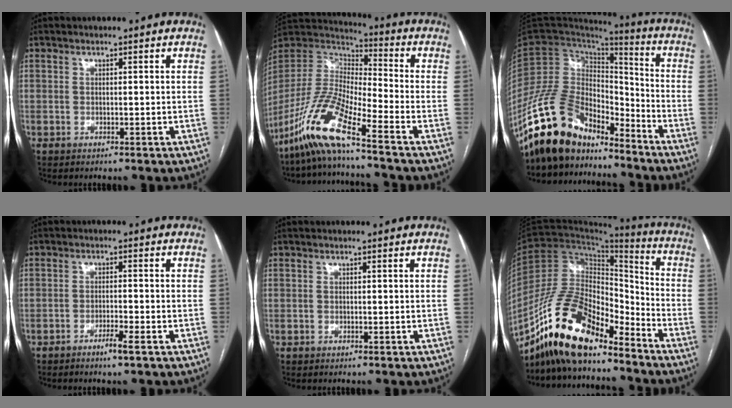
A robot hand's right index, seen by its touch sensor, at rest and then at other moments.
{"total": 13.9, "force": [-9.4, 0.7, 10.2], "torque": [-0.218, -0.014, -0.185]}
{"total": 16.3, "force": [-13.1, 6.6, 7.1], "torque": [-0.143, 0.036, -0.243]}
{"total": 2.8, "force": [-1.9, -0.2, 2.0], "torque": [-0.037, -0.003, -0.034]}
{"total": 0.0}
{"total": 17.3, "force": [-13.5, 5.6, 9.4], "torque": [-0.174, 0.020, -0.249]}